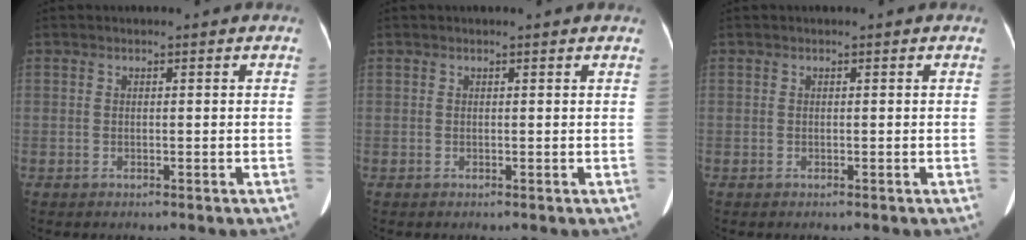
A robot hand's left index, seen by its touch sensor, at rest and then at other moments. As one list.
[{"total": 1.1, "force": [1.1, 0.1, 0.3], "torque": [-0.013, 0.008, 0.007]}, {"total": 0.0}]